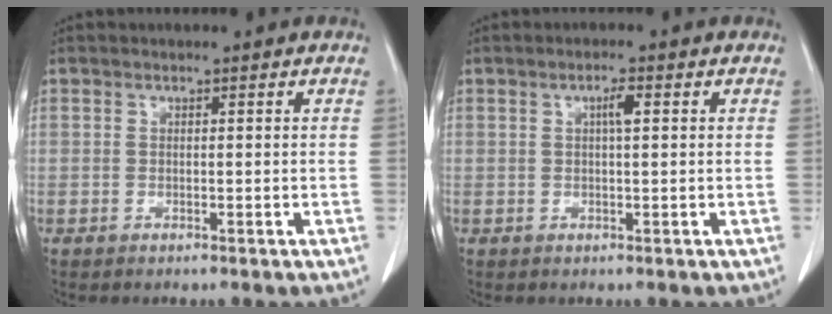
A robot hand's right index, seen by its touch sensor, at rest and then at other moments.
{"total": 1.6, "force": [0.4, 0.2, 1.5], "torque": [-0.027, 0.004, 0.007]}